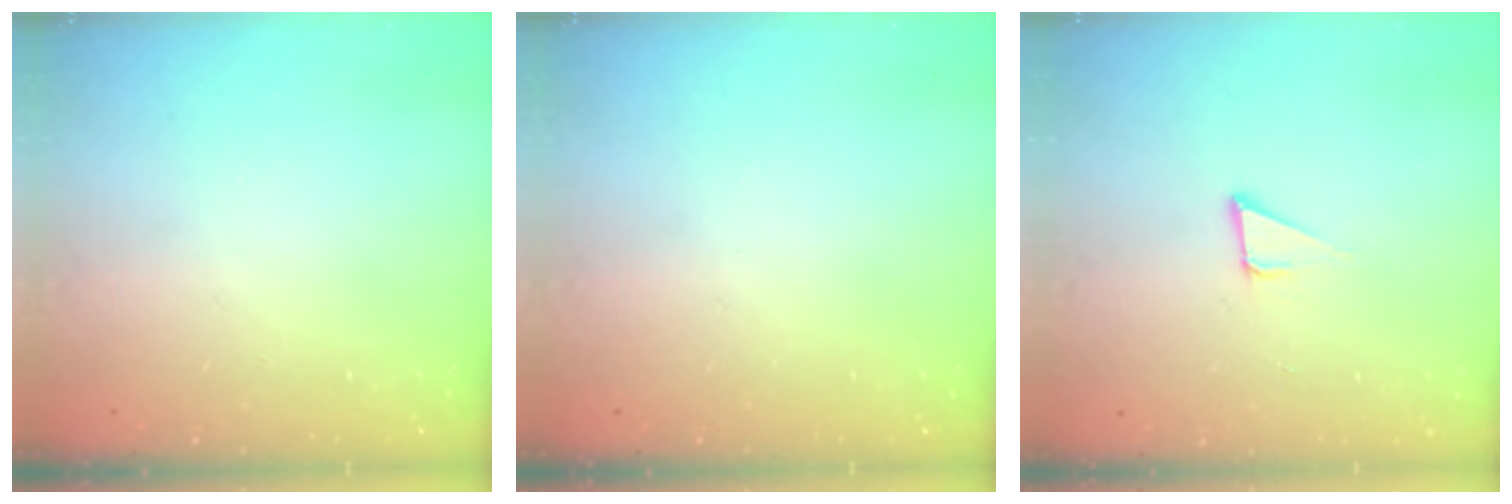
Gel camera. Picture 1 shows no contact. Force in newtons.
{"total": 0.0}
{"total": 3.7, "press": 3.1, "slide": 2.1}